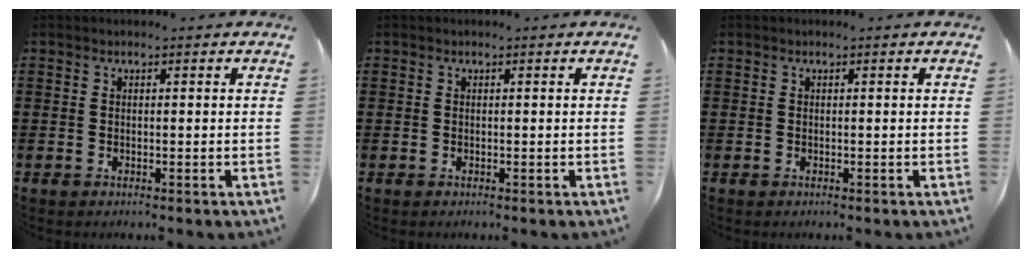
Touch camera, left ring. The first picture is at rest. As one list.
[{"total": 0.0}, {"total": 0.0}]